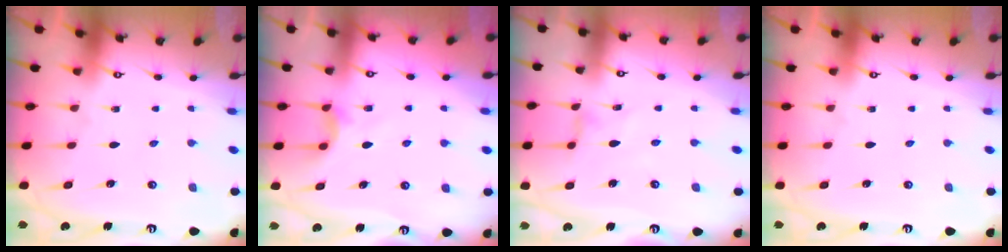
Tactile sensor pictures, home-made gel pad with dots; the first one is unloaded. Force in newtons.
{"total": 3.3, "press": 3.3, "slide": 0.4}
{"total": 0.6, "press": 0.6, "slide": 0.2}
{"total": 0.0}